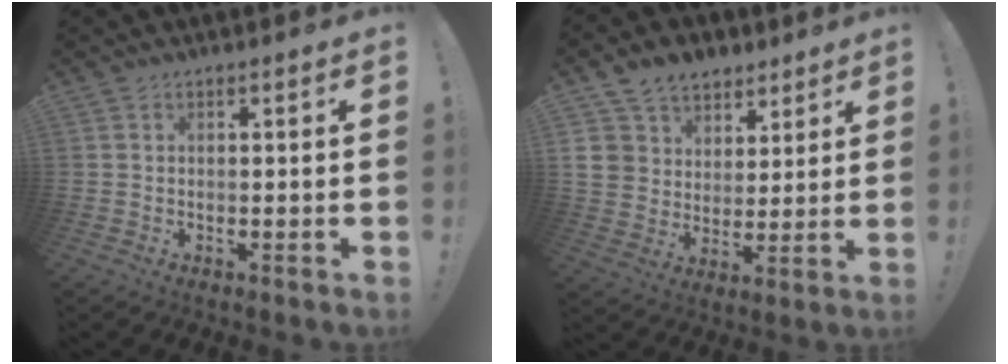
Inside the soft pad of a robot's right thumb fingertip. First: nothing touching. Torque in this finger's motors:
{"motor_torque": [0.15, 0.18, 0.09, 0.09, 0.26]}